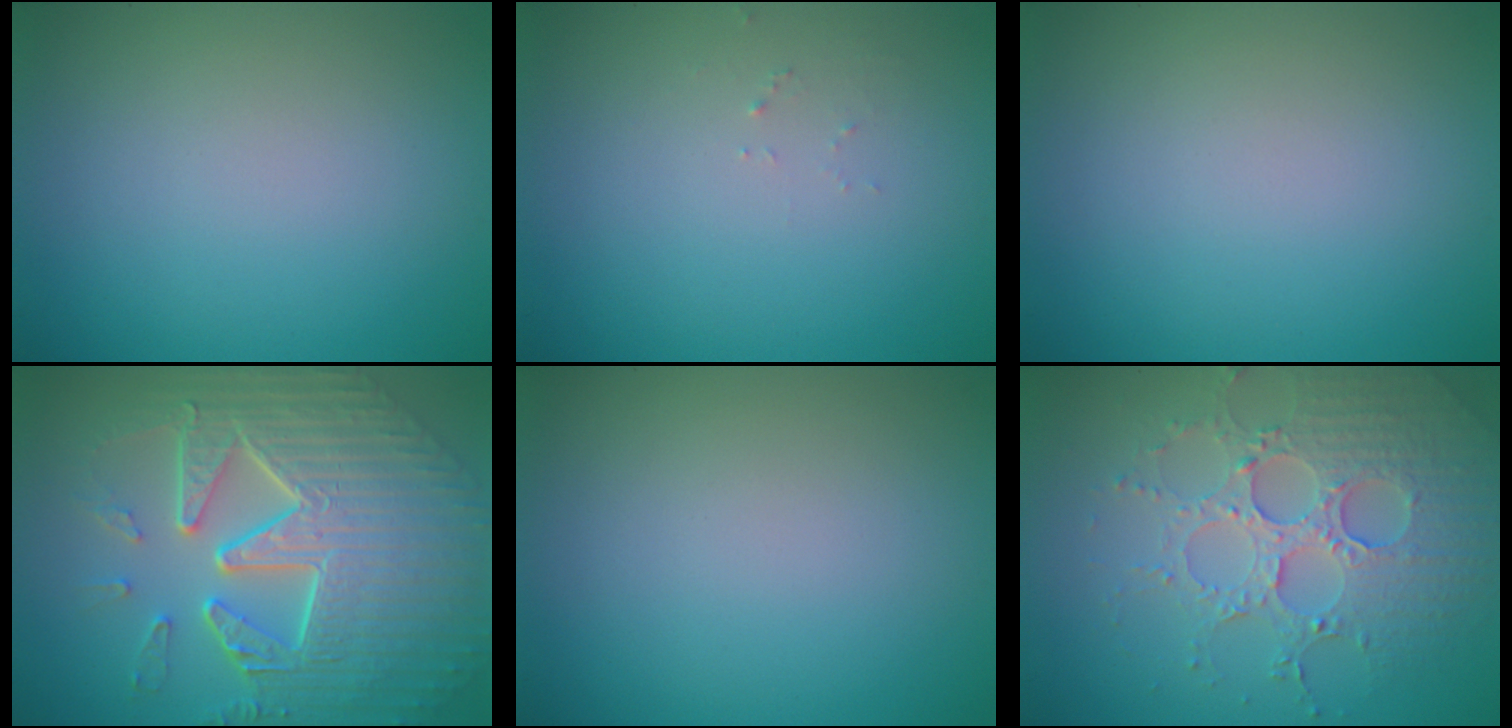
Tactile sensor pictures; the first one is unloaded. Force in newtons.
{"total": 0.7, "press": 0.7, "slide": 0.1}
{"total": 0.0}
{"total": 10.5, "press": 7.3, "slide": 7.5}
{"total": 0.0}
{"total": 5.5, "press": 4.8, "slide": 2.7}